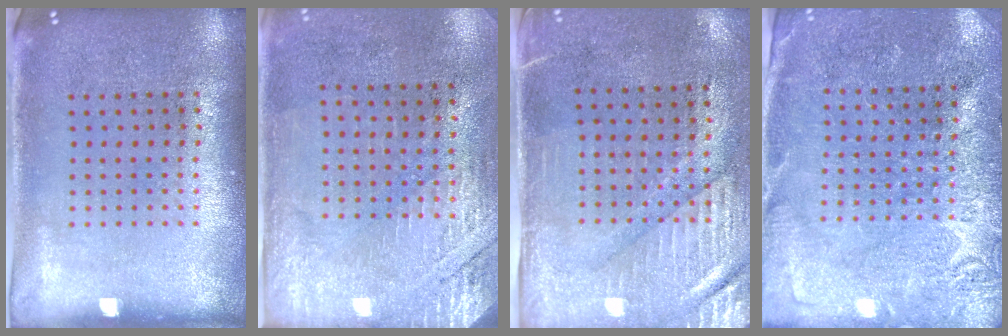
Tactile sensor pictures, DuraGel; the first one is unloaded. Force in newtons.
{"total": 2.8, "press": 2.5, "slide": 1.4}
{"total": 3.0, "press": 2.6, "slide": 1.5}
{"total": 2.8, "press": 2.8, "slide": 0.3}